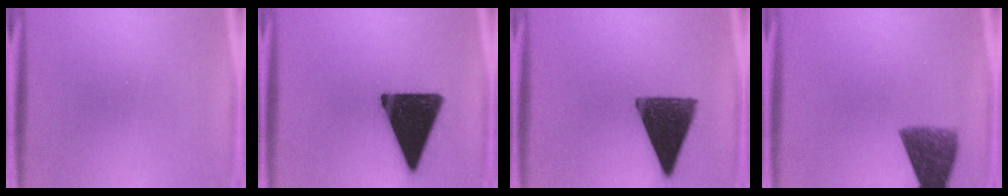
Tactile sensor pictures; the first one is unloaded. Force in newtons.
{"total": 18.1}
{"total": 13.7}
{"total": 7.2}